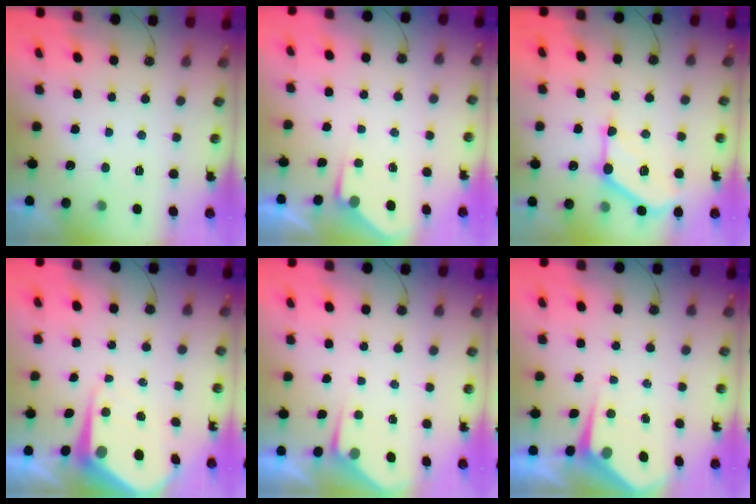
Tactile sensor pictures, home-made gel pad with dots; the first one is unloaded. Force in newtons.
{"total": 2.7, "press": 2.6, "slide": 0.4}
{"total": 13.7, "press": 13.7, "slide": 0.3}
{"total": 7.7, "press": 7.6, "slide": 0.6}
{"total": 2.9, "press": 2.9, "slide": 0.5}
{"total": 4.7, "press": 4.7, "slide": 0.4}